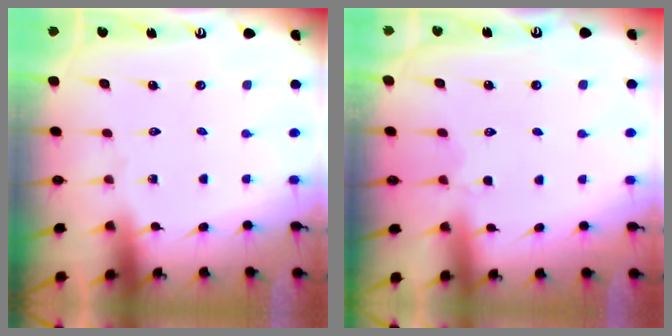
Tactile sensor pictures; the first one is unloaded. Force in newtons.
{"total": 2.6, "press": 2.4, "slide": 1.2}